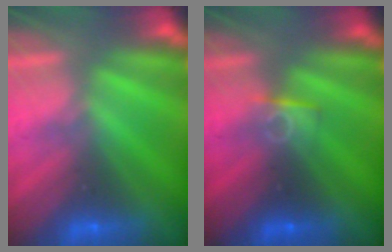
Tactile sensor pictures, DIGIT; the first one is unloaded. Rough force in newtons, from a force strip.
{"total": 2.7}